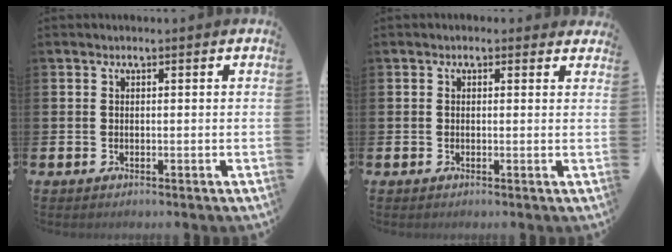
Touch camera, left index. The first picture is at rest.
{"total": 0.6, "force": [0.4, 0.5, 0.2], "torque": [0.000, 0.006, 0.005]}